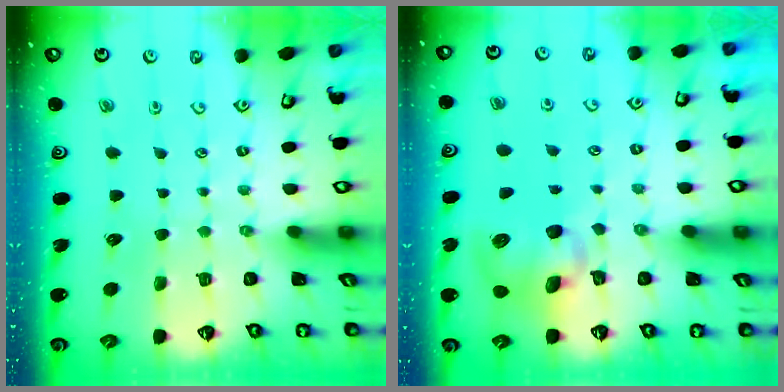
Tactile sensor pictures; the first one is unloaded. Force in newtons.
{"total": 9.6, "press": 9.6, "slide": 1.2}